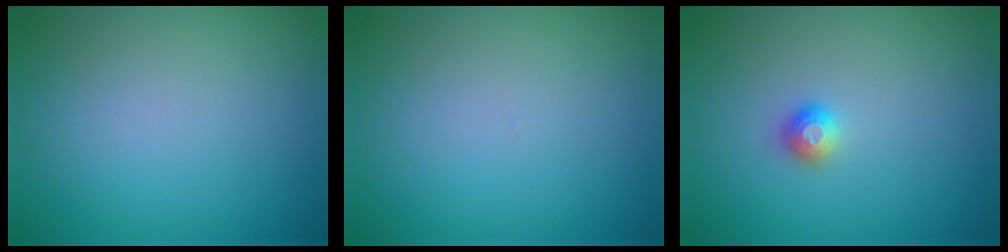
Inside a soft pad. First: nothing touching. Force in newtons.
{"total": 0.0}
{"total": 1.1, "press": 1.0, "slide": 0.2}